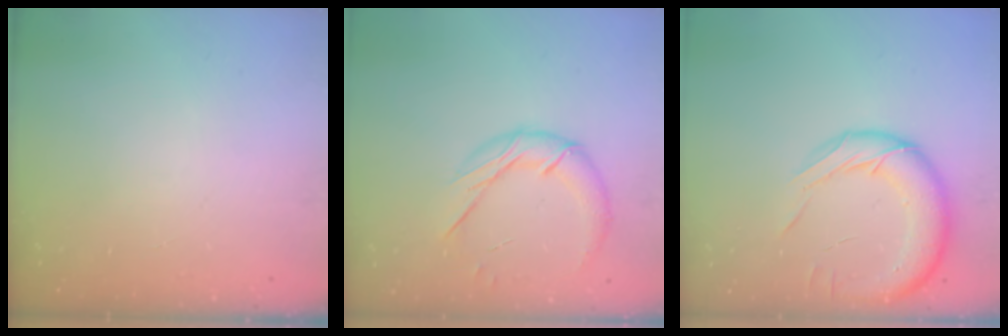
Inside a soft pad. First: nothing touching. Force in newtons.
{"total": 13.0, "press": 12.9, "slide": 1.2}
{"total": 16.1, "press": 15.8, "slide": 3.0}